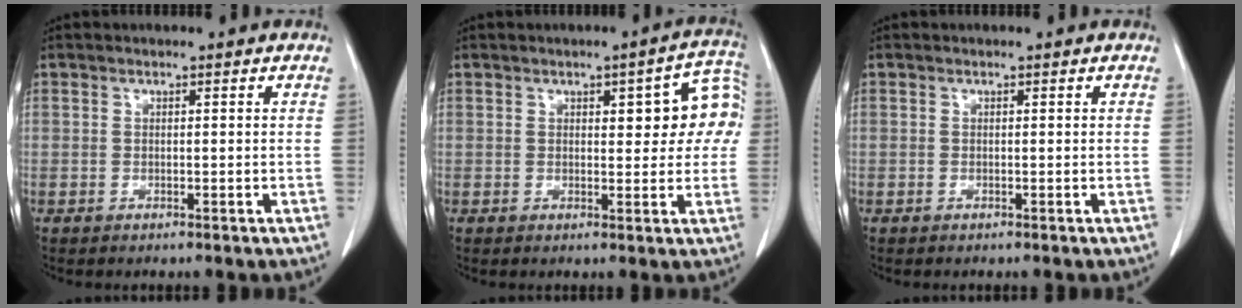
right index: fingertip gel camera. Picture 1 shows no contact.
{"total": 8.3, "force": [1.9, 3.0, 7.5], "torque": [-0.079, 0.027, 0.019]}
{"total": 0.0}